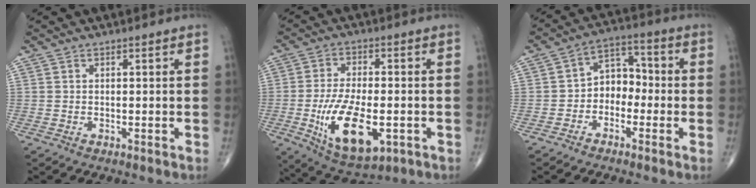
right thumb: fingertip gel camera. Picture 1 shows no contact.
{"total": 15.0, "force": [-3.9, 7.0, 12.6], "torque": [-0.222, -0.004, -0.054]}
{"total": 6.8, "force": [-1.9, 5.2, 3.9], "torque": [-0.031, 0.040, -0.051]}